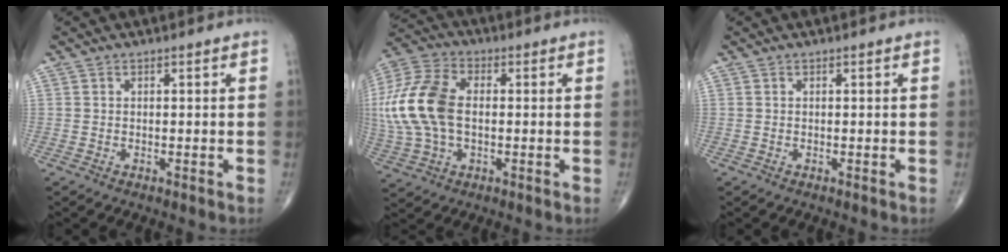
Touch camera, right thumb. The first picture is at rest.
{"total": 16.9, "force": [0.3, 10.3, 13.5], "torque": [-0.308, 0.017, 0.004]}
{"total": 0.0}